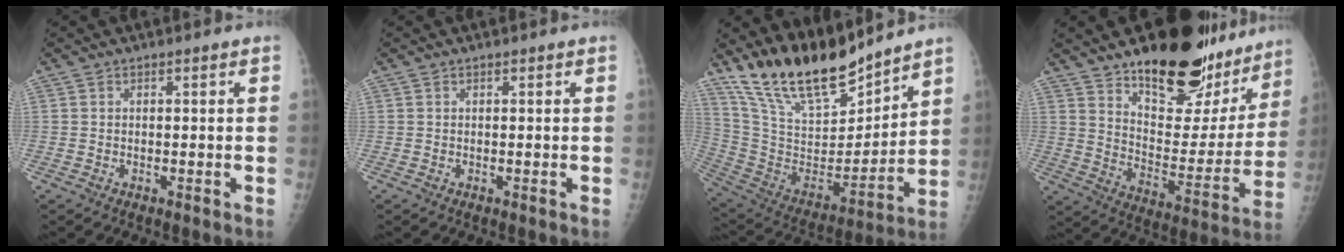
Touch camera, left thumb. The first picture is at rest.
{"total": 0.0}
{"total": 21.2, "force": [17.7, 6.5, 9.6], "torque": [-0.138, -0.099, 0.327]}
{"total": 26.0, "force": [19.7, 10.8, 13.1], "torque": [-0.147, -0.113, 0.287]}